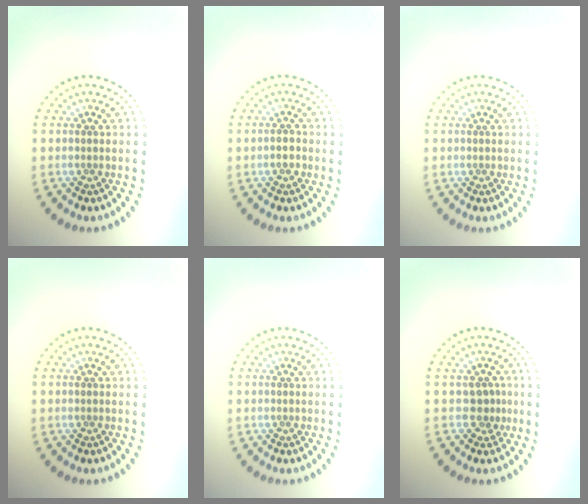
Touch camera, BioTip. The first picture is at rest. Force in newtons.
{"total": 1.1, "press": 1.0, "slide": 0.5}
{"total": 0.0}
{"total": 0.0}
{"total": 0.0}
{"total": 1.8, "press": 1.3, "slide": 1.2}